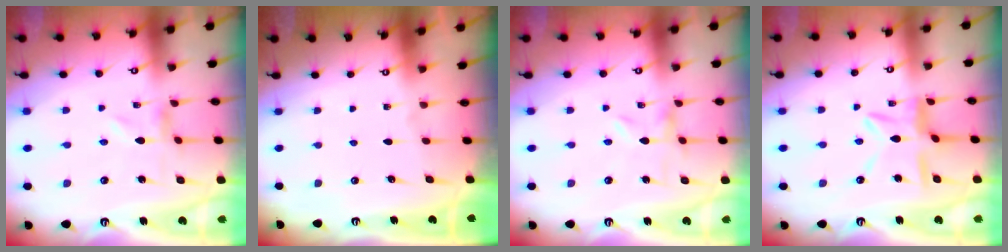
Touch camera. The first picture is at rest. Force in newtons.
{"total": 0.0}
{"total": 0.0}
{"total": 9.9, "press": 9.9, "slide": 0.9}